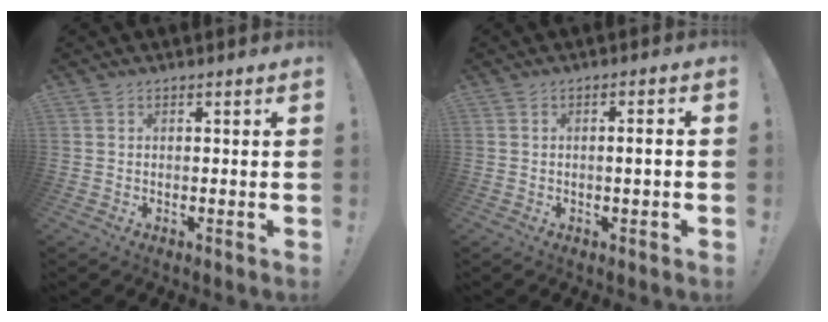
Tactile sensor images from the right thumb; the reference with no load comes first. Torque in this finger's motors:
{"motor_torque": [0.15, -0.67, 0.09, 0.27, 0.08]}